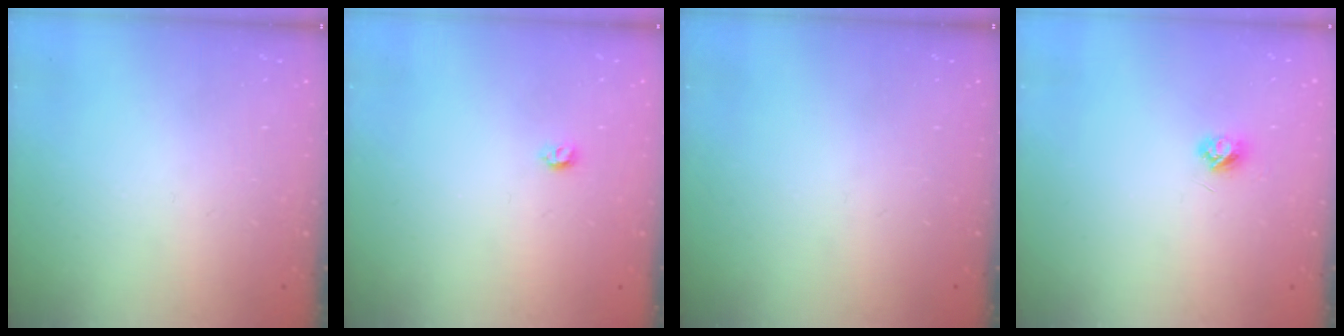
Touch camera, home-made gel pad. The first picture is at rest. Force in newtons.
{"total": 3.5, "press": 3.5, "slide": 0.5}
{"total": 0.0}
{"total": 3.7, "press": 3.7, "slide": 0.4}